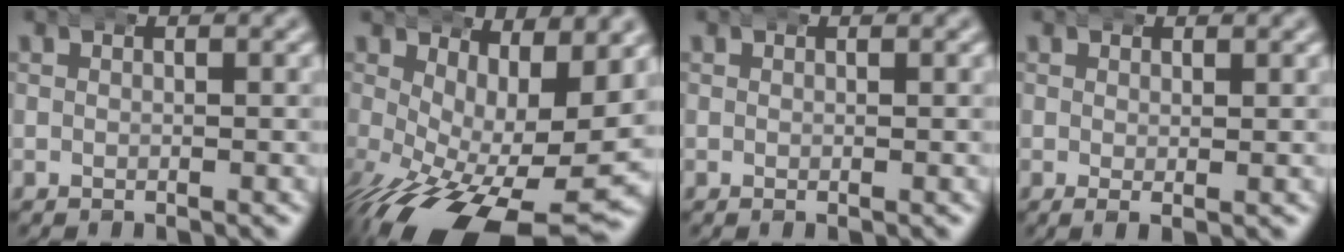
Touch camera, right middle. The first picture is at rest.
{"total": 9.4, "force": [-2.5, 3.9, 8.2], "torque": [-0.142, -0.053, -0.009]}
{"total": 0.0}
{"total": 1.0, "force": [0.1, 0.1, 1.0], "torque": [-0.019, -0.003, 0.002]}